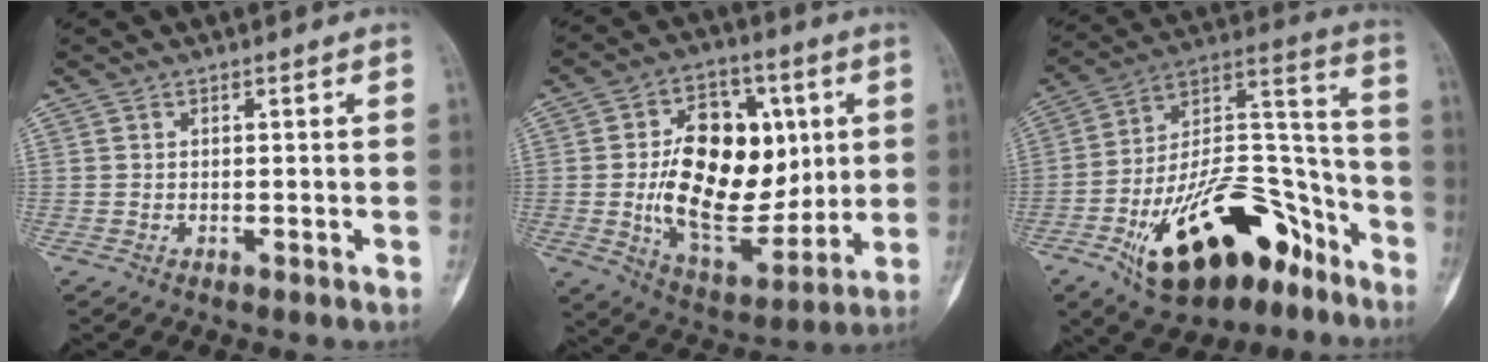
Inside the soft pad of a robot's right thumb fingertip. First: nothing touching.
{"total": 22.3, "force": [1.9, 13.8, 17.5], "torque": [-0.238, -0.014, 0.043]}
{"total": 28.2, "force": [-15.0, 13.5, 19.7], "torque": [-0.305, 0.087, -0.239]}